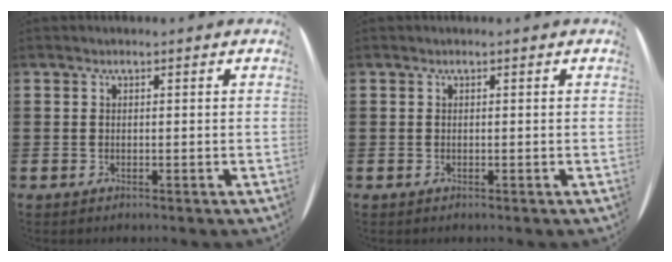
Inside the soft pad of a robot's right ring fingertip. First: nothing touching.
{"total": 0.0}